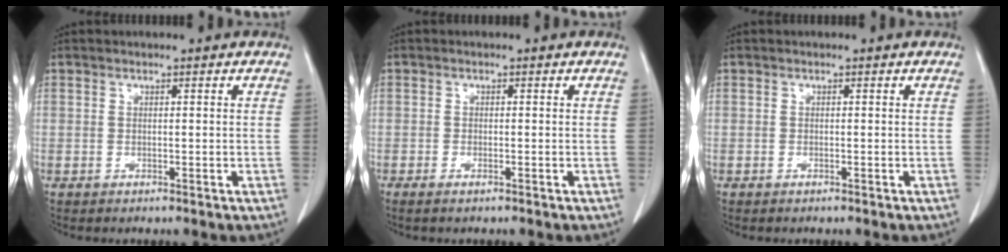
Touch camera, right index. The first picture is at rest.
{"total": 1.0, "force": [-0.7, 0.1, 0.8], "torque": [-0.016, -0.002, -0.009]}
{"total": 0.0}